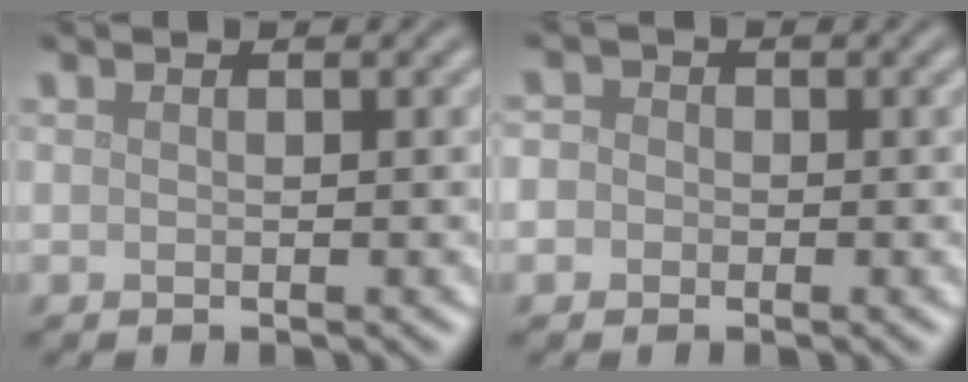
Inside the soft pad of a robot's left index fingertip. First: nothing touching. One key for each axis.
{"total": 2.4, "fx": 0.1, "fy": 2.2, "fz": 0.9, "tx": 0.011, "ty": 0.013, "tz": -0.028}